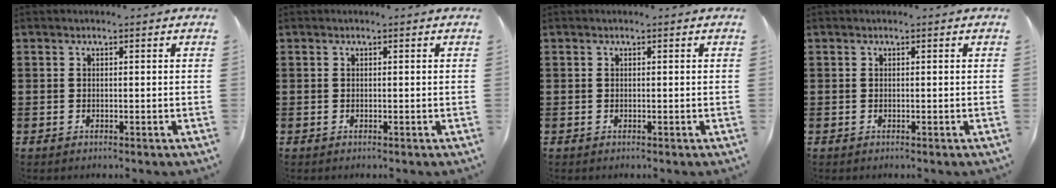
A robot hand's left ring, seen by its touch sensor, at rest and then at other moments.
{"total": 0.0}
{"total": 0.0}
{"total": 0.0}